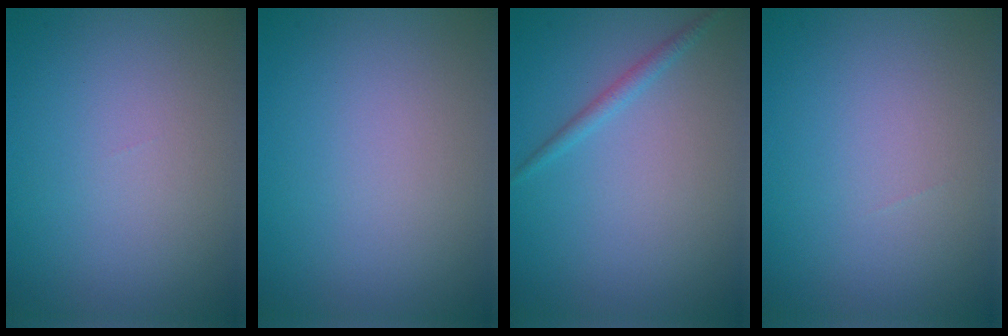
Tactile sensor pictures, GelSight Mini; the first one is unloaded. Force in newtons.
{"total": 0.0}
{"total": 1.2, "press": 1.2, "slide": 0.0}
{"total": 0.0}